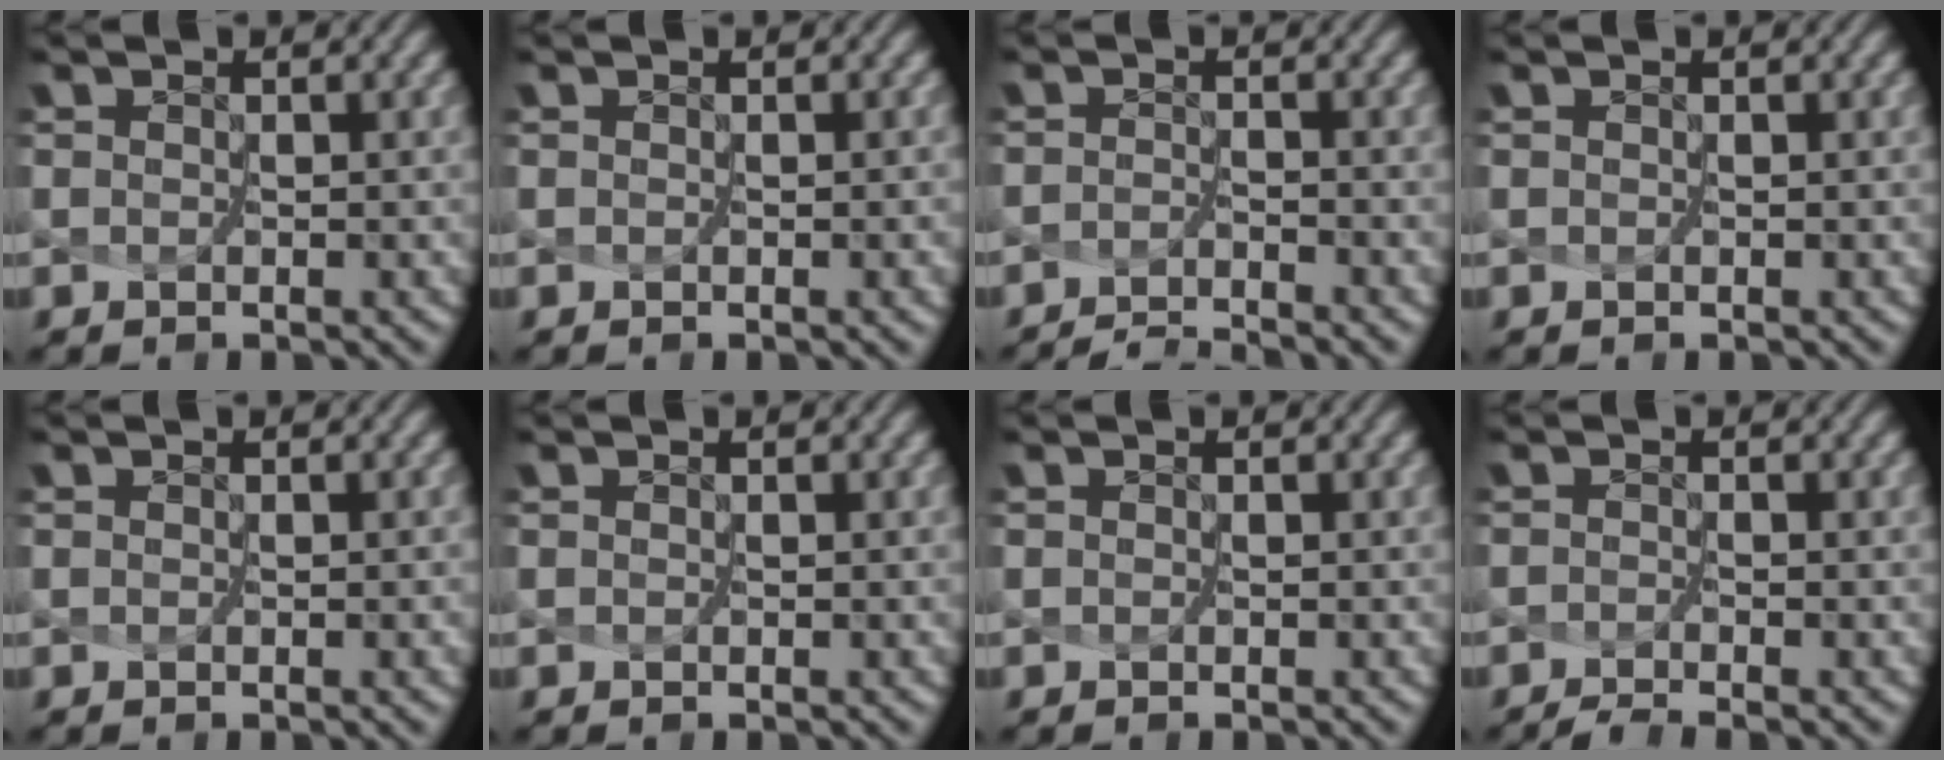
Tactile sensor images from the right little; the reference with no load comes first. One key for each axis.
{"total": 1.3, "fx": -0.2, "fy": 0.6, "fz": 1.1, "tx": -0.008, "ty": -0.001, "tz": -0.006}
{"total": 3.1, "fx": -3.1, "fy": -0.6, "fz": 0.3, "tx": -0.009, "ty": -0.012, "tz": -0.054}
{"total": 0.0}
{"total": 0.9, "fx": -0.1, "fy": 0.4, "fz": 0.8, "tx": -0.005, "ty": -0.001, "tz": -0.005}
{"total": 0.0}
{"total": 0.0}
{"total": 1.9, "fx": -1.7, "fy": -0.2, "fz": 0.6, "tx": -0.020, "ty": -0.007, "tz": -0.036}